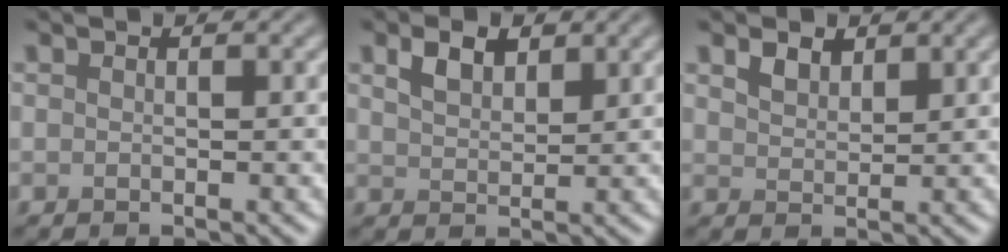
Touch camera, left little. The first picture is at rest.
{"total": 2.6, "force": [1.6, 1.4, 1.5], "torque": [-0.033, 0.003, 0.034]}
{"total": 1.9, "force": [1.4, 1.0, 0.8], "torque": [-0.020, 0.001, 0.030]}